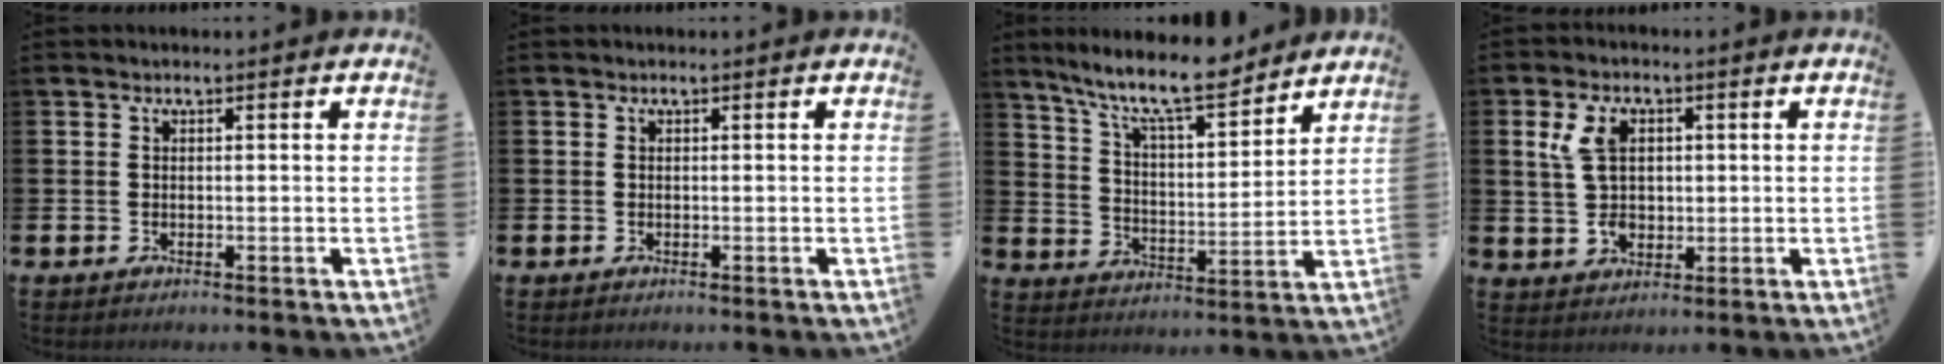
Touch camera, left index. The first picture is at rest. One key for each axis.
{"total": 0.0}
{"total": 10.7, "fx": 9.4, "fy": 1.8, "fz": 4.9, "tx": -0.114, "ty": -0.052, "tz": 0.163}
{"total": 6.2, "fx": 1.7, "fy": 4.2, "fz": 4.3, "tx": -0.082, "ty": 0.012, "tz": 0.028}